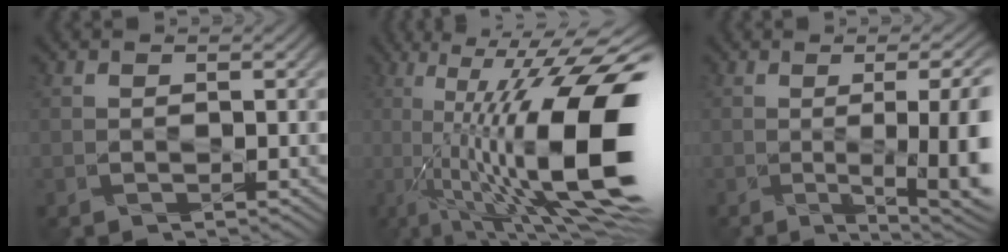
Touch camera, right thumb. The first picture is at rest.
{"total": 16.7, "force": [-2.2, 4.2, 16.1], "torque": [-0.254, 0.023, -0.038]}
{"total": 13.6, "force": [-2.2, 4.6, 12.6], "torque": [-0.136, 0.011, -0.033]}